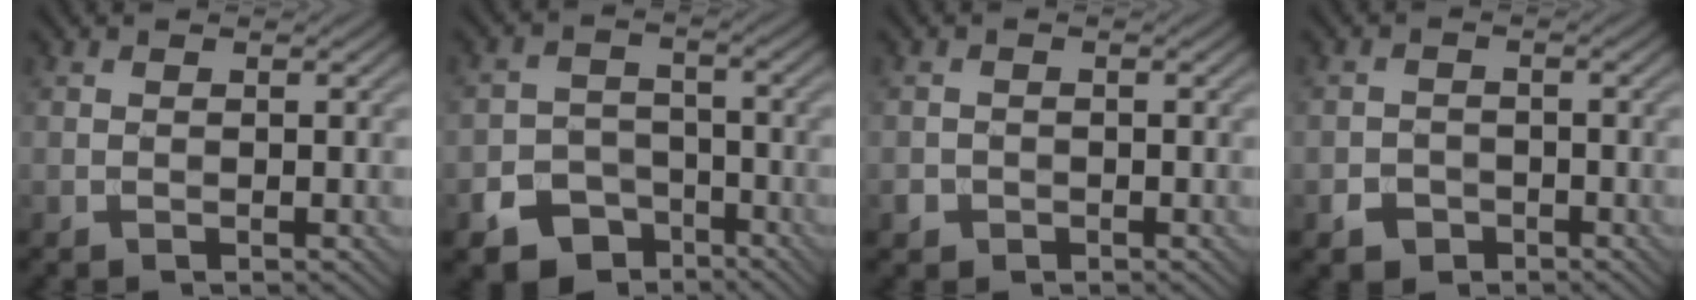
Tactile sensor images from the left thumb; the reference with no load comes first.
{"total": 7.4, "force": [-4.8, 5.1, 2.4], "torque": [-0.037, -0.013, -0.085]}
{"total": 1.4, "force": [-0.7, 1.1, 0.3], "torque": [-0.004, -0.005, -0.016]}
{"total": 2.5, "force": [-1.5, 1.9, 0.7], "torque": [-0.009, -0.003, -0.032]}